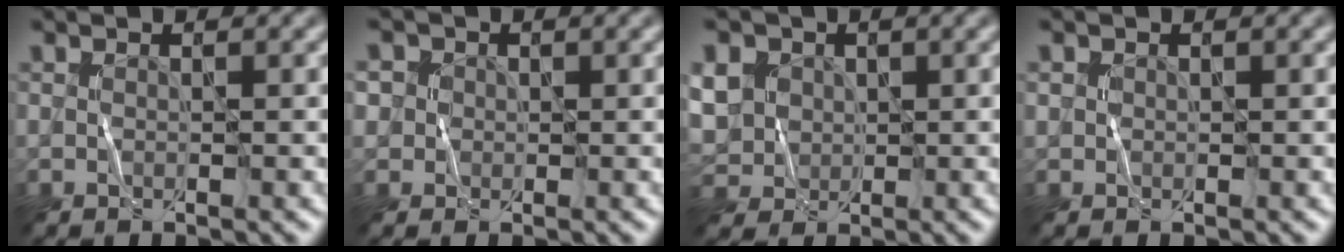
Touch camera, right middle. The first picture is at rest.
{"total": 2.5, "force": [0.9, 2.3, 0.2], "torque": [0.001, 0.008, -0.006]}
{"total": 5.9, "force": [1.7, 5.2, 2.2], "torque": [-0.077, 0.022, 0.029]}
{"total": 0.5, "force": [0.1, 0.5, -0.2], "torque": [0.006, 0.003, -0.001]}